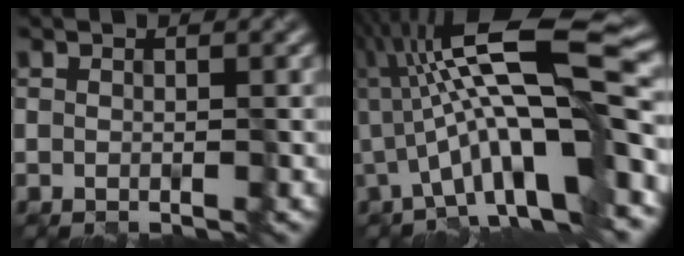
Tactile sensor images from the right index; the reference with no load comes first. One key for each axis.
{"total": 13.4, "fx": -0.2, "fy": 3.1, "fz": 13.0, "tx": -0.210, "ty": 0.031, "tz": -0.006}